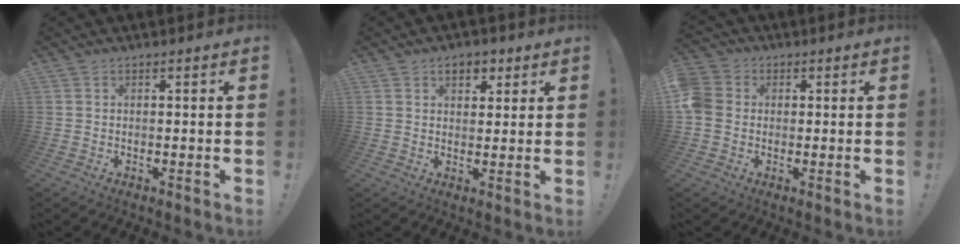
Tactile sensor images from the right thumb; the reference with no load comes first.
{"total": 5.2, "force": [2.5, 3.5, 2.8], "torque": [-0.033, -0.001, 0.042]}
{"total": 6.7, "force": [-0.4, 5.6, 3.5], "torque": [-0.080, 0.012, -0.003]}